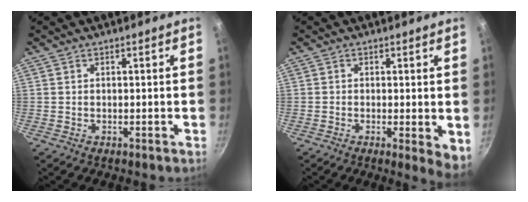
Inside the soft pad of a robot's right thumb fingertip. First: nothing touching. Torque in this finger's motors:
{"motor_torque": [-0.07, 0.47, -0.25, -0.08, 0.12]}